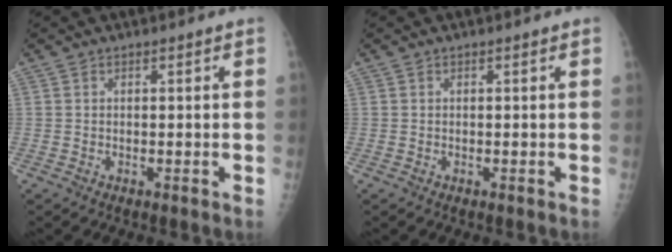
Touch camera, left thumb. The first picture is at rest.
{"total": 0.0}